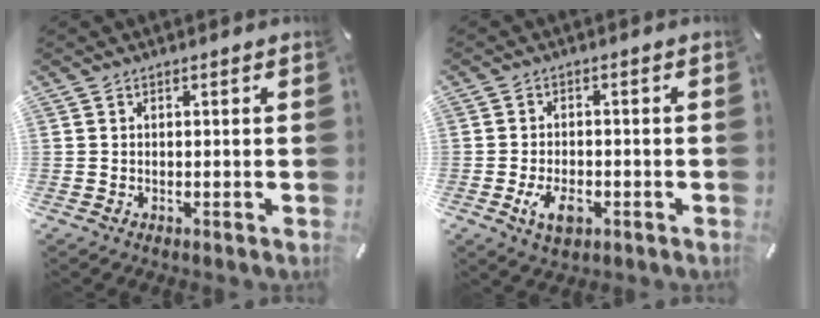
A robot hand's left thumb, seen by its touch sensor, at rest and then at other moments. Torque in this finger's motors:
{"motor_torque": [-0.12, 1.22, 0.27, -0.15, 0.03]}